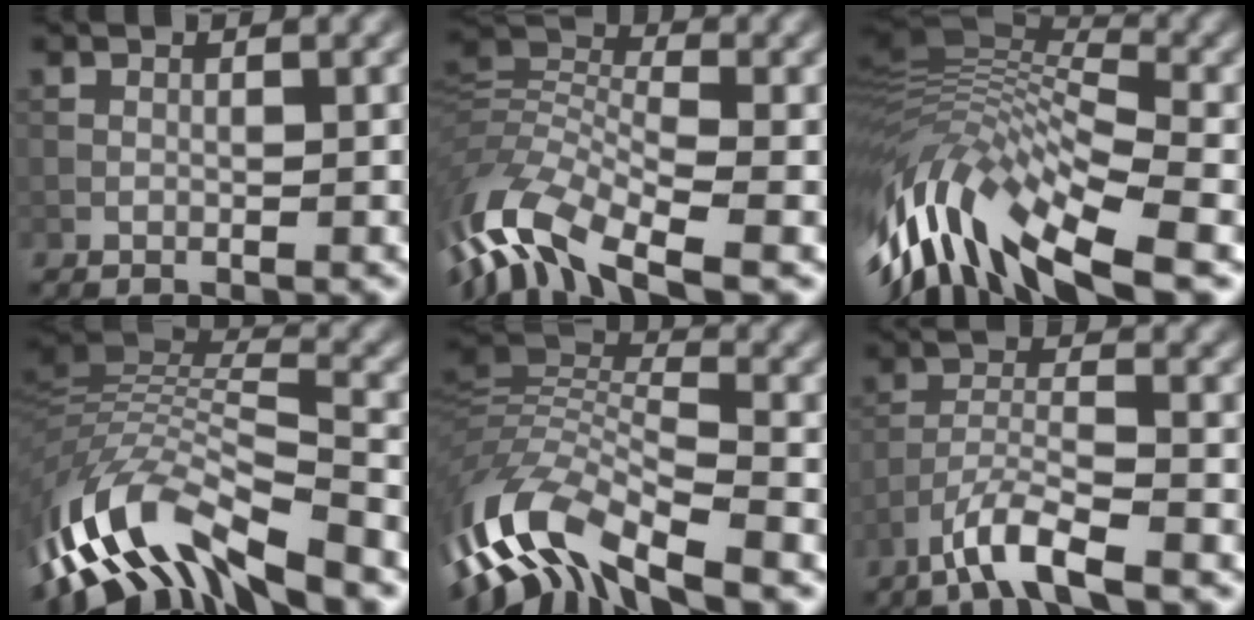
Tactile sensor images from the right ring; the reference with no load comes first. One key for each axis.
{"total": 11.5, "fx": -5.7, "fy": 4.5, "fz": 8.9, "tx": -0.183, "ty": 0.001, "tz": -0.124}
{"total": 13.9, "fx": -4.0, "fy": 5.4, "fz": 12.2, "tx": -0.253, "ty": 0.016, "tz": -0.067}
{"total": 13.5, "fx": -8.0, "fy": 4.3, "fz": 10.0, "tx": -0.206, "ty": 0.014, "tz": -0.142}
{"total": 12.2, "fx": -6.5, "fy": 4.4, "fz": 9.3, "tx": -0.188, "ty": 0.005, "tz": -0.127}
{"total": 4.8, "fx": -3.4, "fy": 0.7, "fz": 3.4, "tx": -0.067, "ty": -0.001, "tz": -0.075}